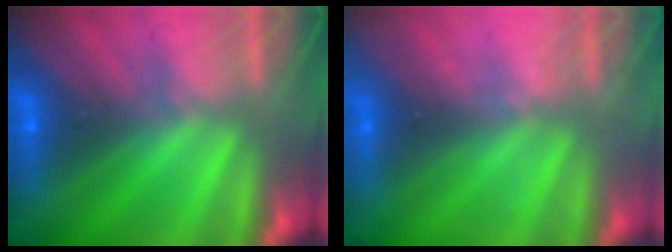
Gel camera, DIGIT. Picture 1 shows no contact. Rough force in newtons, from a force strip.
{"total": 2.2}